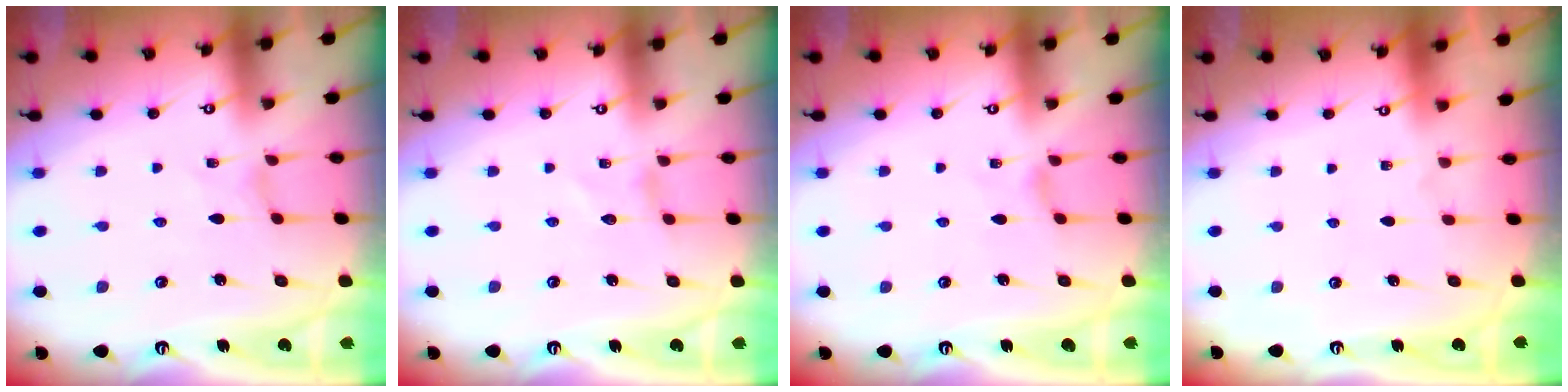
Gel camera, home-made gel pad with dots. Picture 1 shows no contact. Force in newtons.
{"total": 0.0}
{"total": 0.0}
{"total": 0.0}